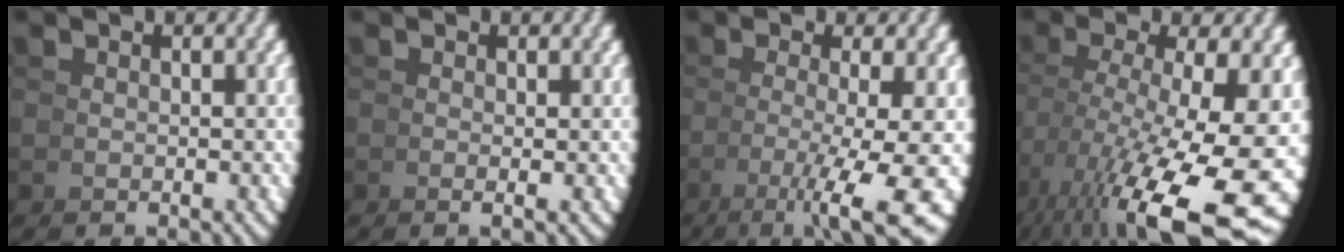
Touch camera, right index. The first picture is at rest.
{"total": 0.8, "force": [-0.1, -0.1, 0.8], "torque": [-0.023, -0.004, 0.000]}
{"total": 7.7, "force": [-2.0, 2.2, 7.1], "torque": [-0.101, -0.018, -0.017]}
{"total": 12.5, "force": [-3.5, 6.1, 10.4], "torque": [-0.150, -0.054, -0.017]}